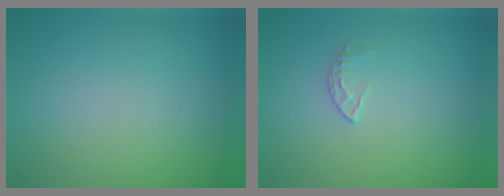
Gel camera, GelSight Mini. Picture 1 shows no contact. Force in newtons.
{"total": 0.8, "press": 0.6, "slide": 0.6}